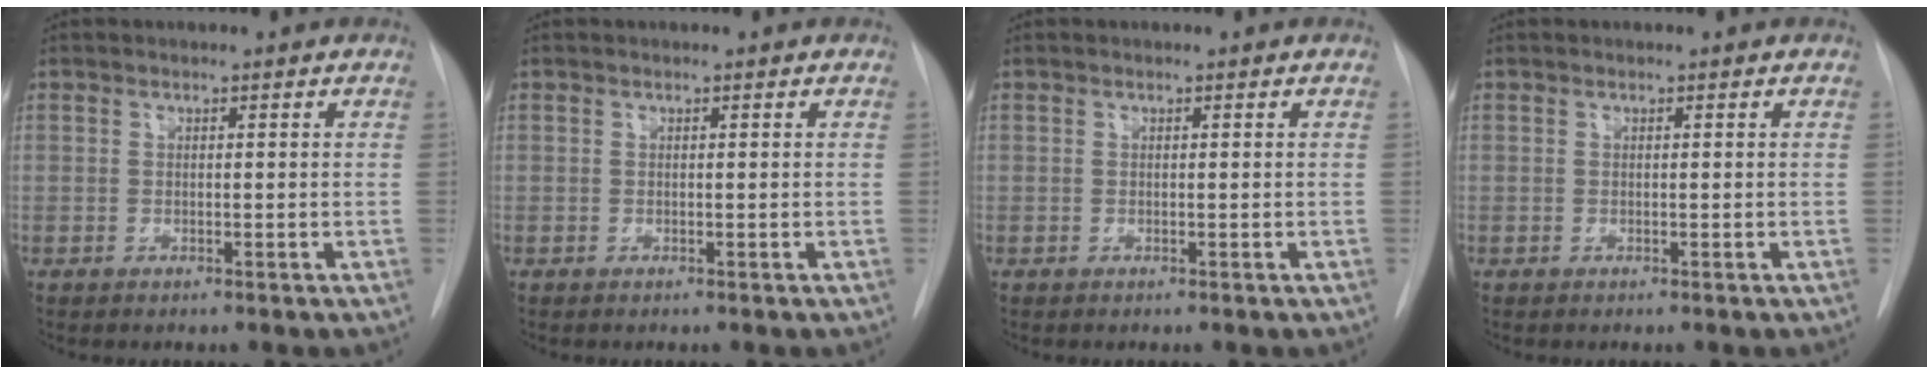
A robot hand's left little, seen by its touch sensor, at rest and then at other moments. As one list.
[{"total": 0.0}, {"total": 0.0}, {"total": 0.0}]